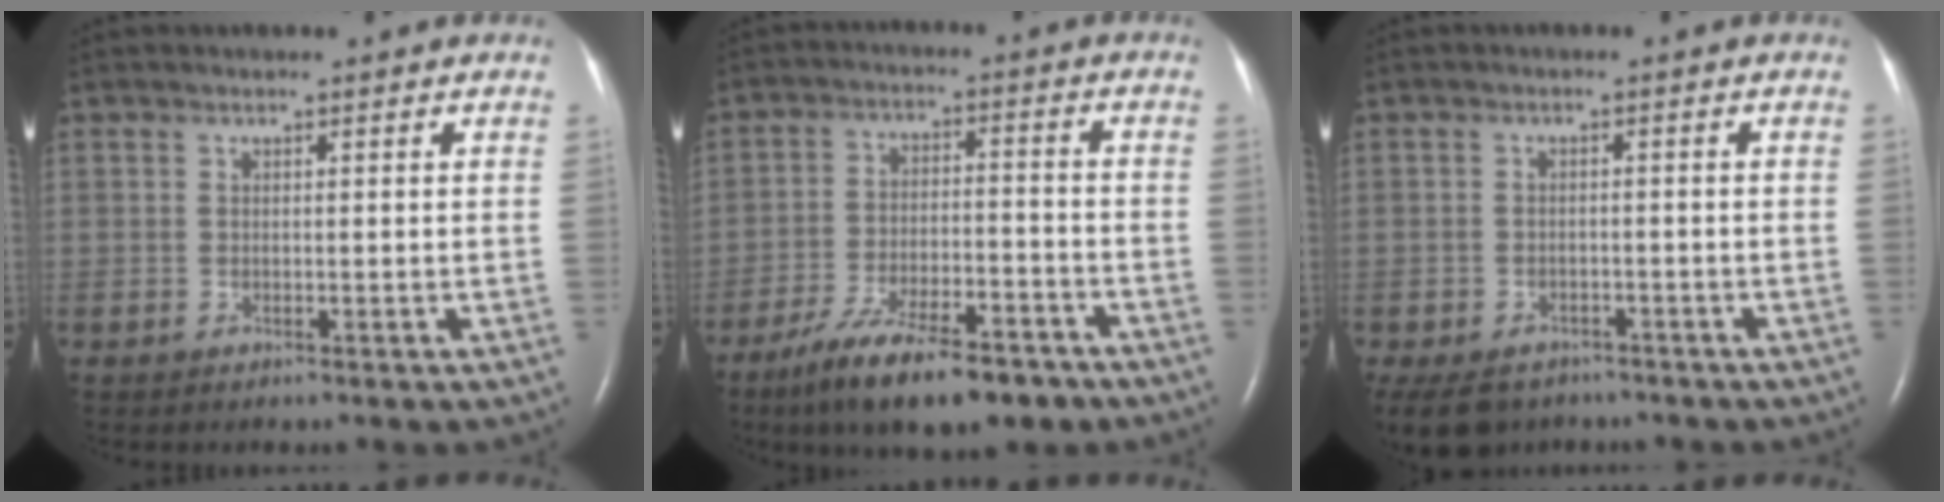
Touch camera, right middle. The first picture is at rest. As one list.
[{"total": 13.7, "force": [-9.9, 3.9, 8.7], "torque": [-0.152, -0.012, -0.167]}, {"total": 10.2, "force": [-7.4, 6.2, 3.4], "torque": [-0.086, -0.015, -0.099]}]